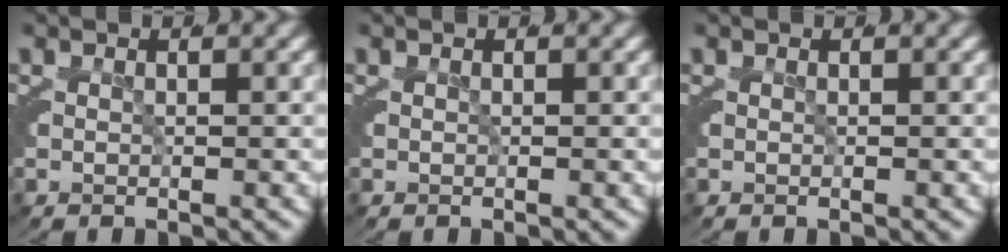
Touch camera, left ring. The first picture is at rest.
{"total": 0.0}
{"total": 0.0}